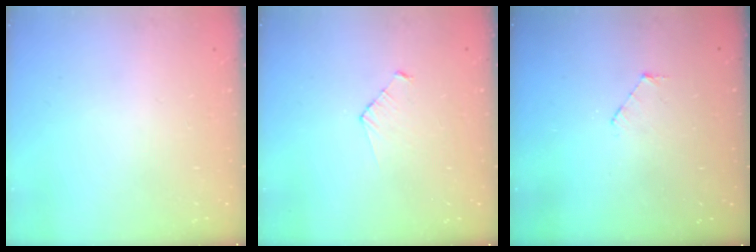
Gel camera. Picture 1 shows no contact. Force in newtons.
{"total": 3.8, "press": 3.8, "slide": 0.4}
{"total": 3.8, "press": 3.8, "slide": 0.4}